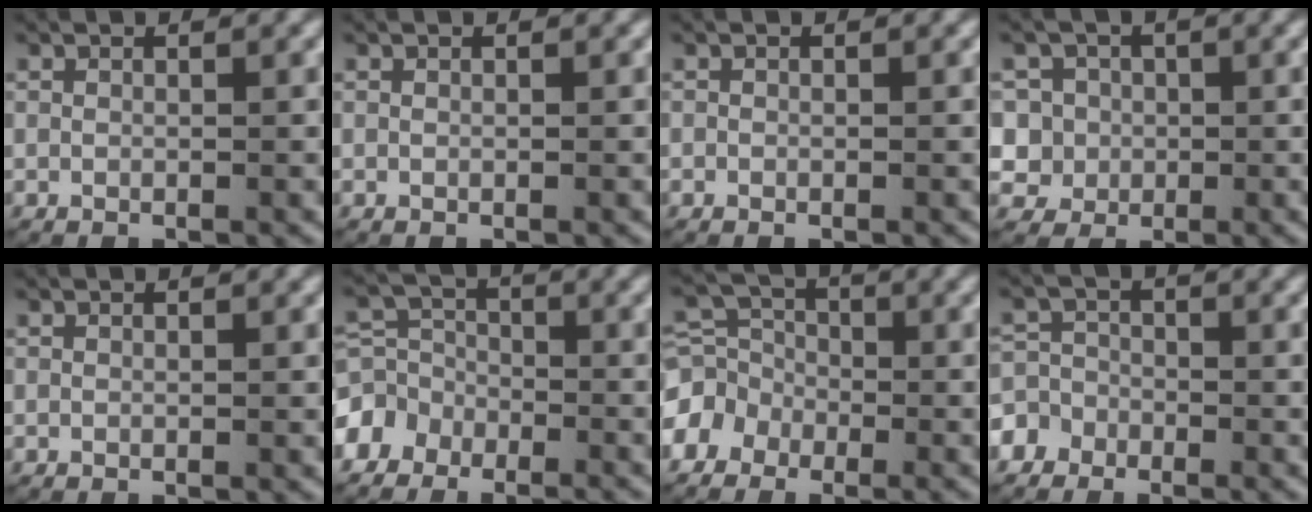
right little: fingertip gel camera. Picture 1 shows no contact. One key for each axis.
{"total": 0.0}
{"total": 0.0}
{"total": 9.2, "fx": -1.9, "fy": 8.6, "fz": 2.8, "tx": -0.091, "ty": -0.040, "tz": -0.030}
{"total": 0.0}
{"total": 6.2, "fx": -3.0, "fy": 5.0, "fz": 2.1, "tx": -0.052, "ty": -0.023, "tz": -0.051}
{"total": 7.2, "fx": -1.6, "fy": 6.5, "fz": 2.8, "tx": -0.066, "ty": -0.015, "tz": -0.033}
{"total": 5.3, "fx": -2.4, "fy": 4.6, "fz": 1.2, "tx": -0.033, "ty": -0.011, "tz": -0.045}